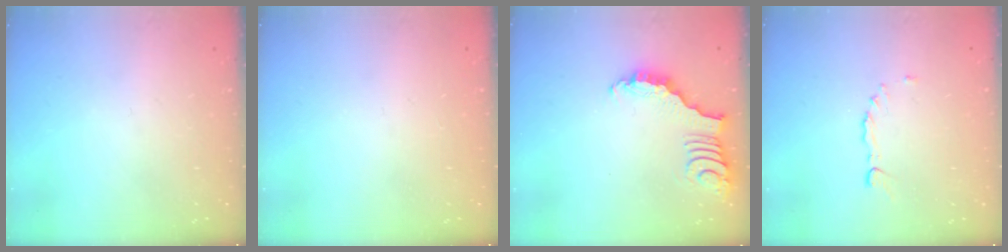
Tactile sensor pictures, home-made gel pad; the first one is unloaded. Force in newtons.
{"total": 1.6, "press": 1.5, "slide": 0.5}
{"total": 3.0, "press": 3.0, "slide": 0.4}
{"total": 2.3, "press": 2.2, "slide": 0.7}